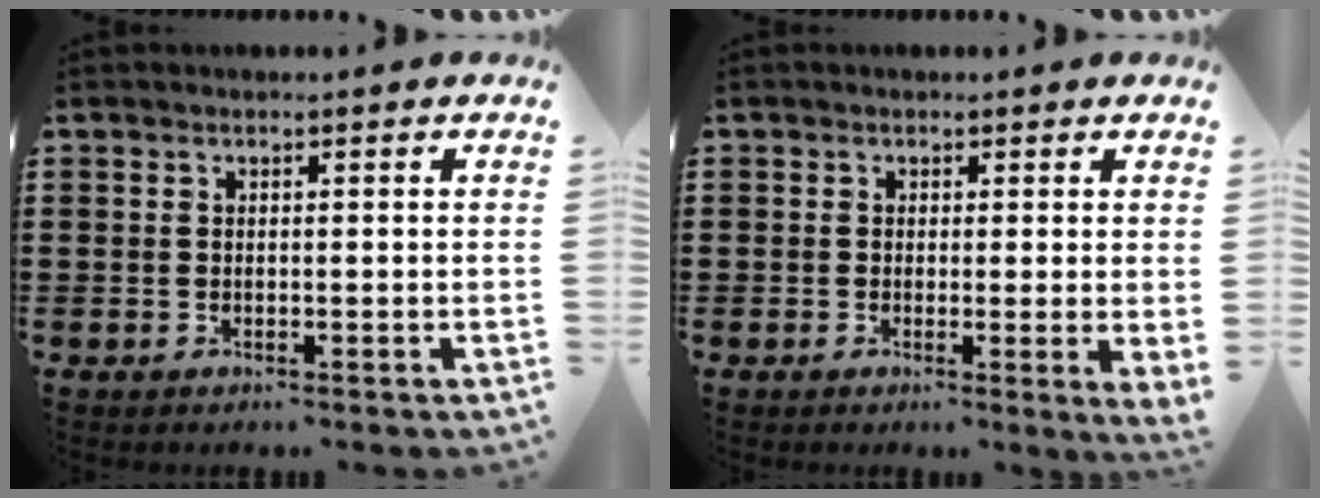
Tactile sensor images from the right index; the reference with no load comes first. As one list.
[{"total": 1.2, "force": [0.5, 0.1, 1.0], "torque": [-0.023, -0.001, 0.010]}]